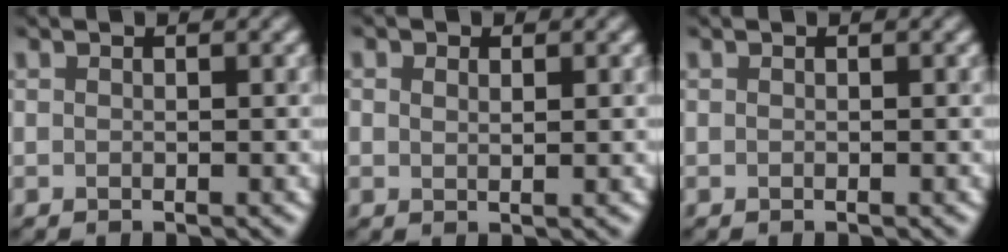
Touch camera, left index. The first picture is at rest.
{"total": 1.2, "force": [0.6, 0.6, 0.8], "torque": [-0.007, 0.001, 0.008]}
{"total": 0.0}